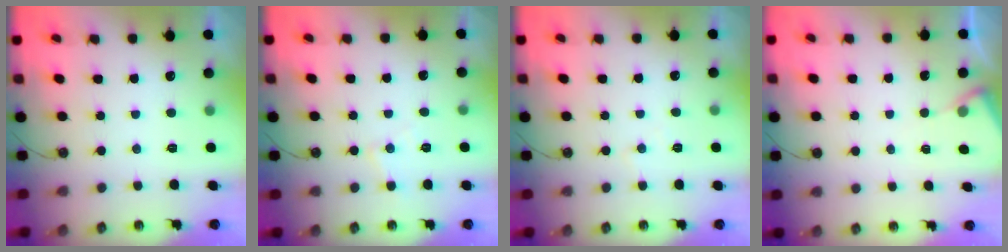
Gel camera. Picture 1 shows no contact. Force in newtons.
{"total": 6.0, "press": 6.0, "slide": 0.6}
{"total": 4.3, "press": 4.3, "slide": 0.7}
{"total": 4.3, "press": 4.3, "slide": 0.5}